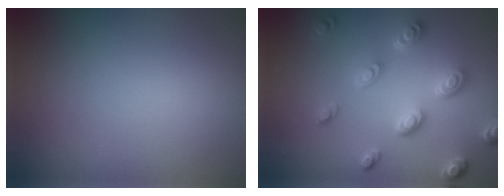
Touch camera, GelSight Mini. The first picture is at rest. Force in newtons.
{"total": 4.7, "press": 3.6, "slide": 3.0}